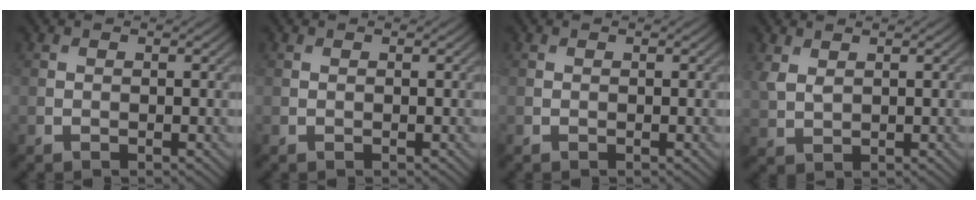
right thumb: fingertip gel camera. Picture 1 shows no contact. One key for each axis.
{"total": 0.0}
{"total": 0.0}
{"total": 2.5, "fx": 1.4, "fy": 1.3, "fz": 1.6, "tx": -0.048, "ty": -0.001, "tz": 0.034}